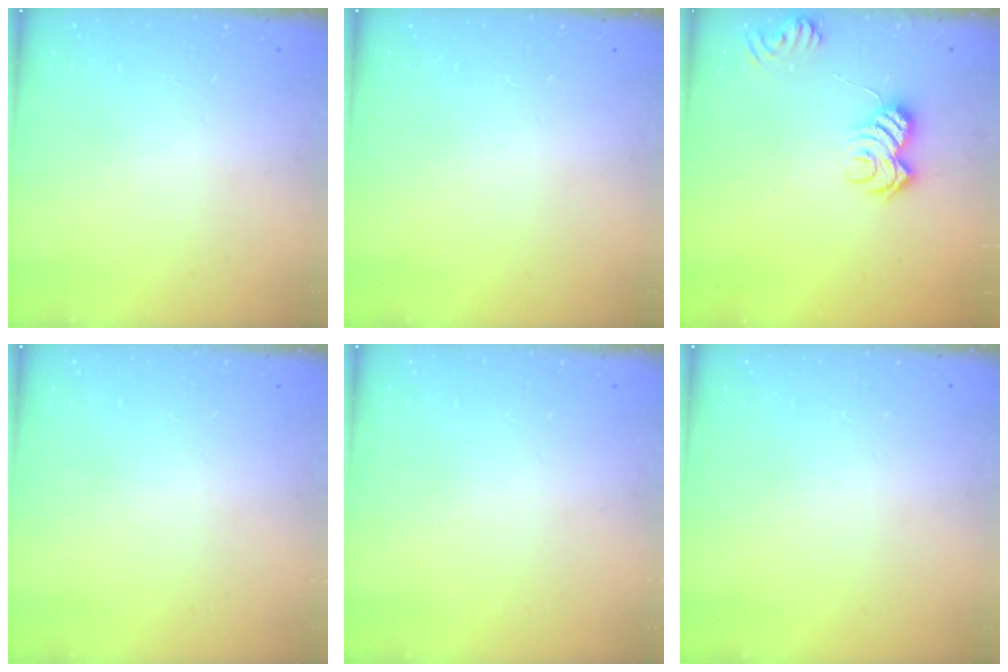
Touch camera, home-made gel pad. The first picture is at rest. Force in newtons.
{"total": 0.0}
{"total": 9.6, "press": 9.6, "slide": 0.4}
{"total": 0.0}
{"total": 0.0}
{"total": 0.0}